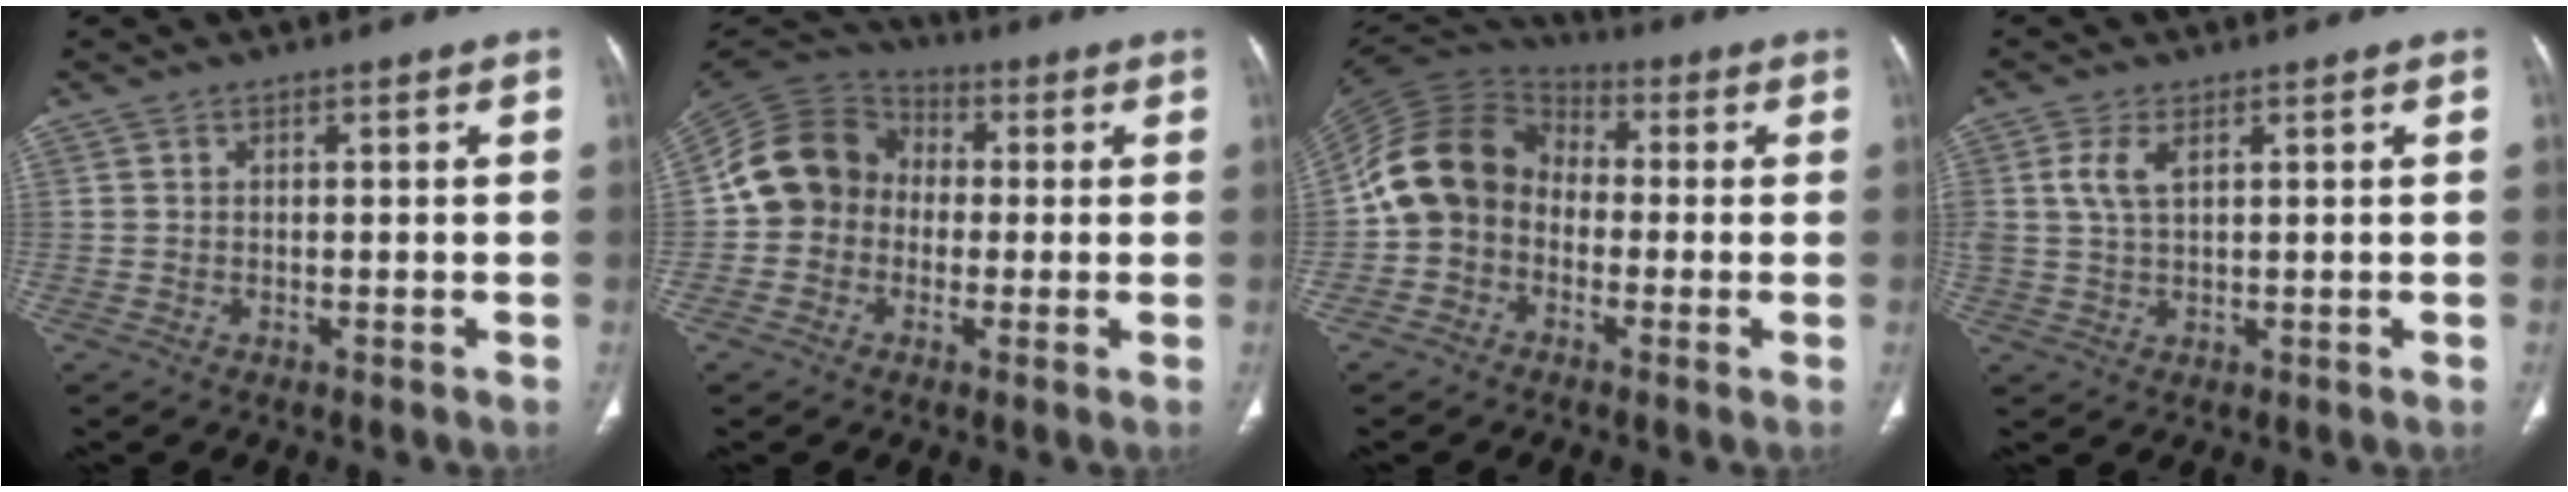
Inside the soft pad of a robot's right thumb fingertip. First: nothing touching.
{"total": 11.8, "force": [-0.7, 10.4, 5.5], "torque": [-0.091, 0.032, -0.029]}
{"total": 13.1, "force": [-1.9, 10.9, 7.2], "torque": [-0.130, 0.046, -0.053]}
{"total": 4.3, "force": [1.6, 1.8, 3.6], "torque": [-0.085, 0.002, 0.035]}